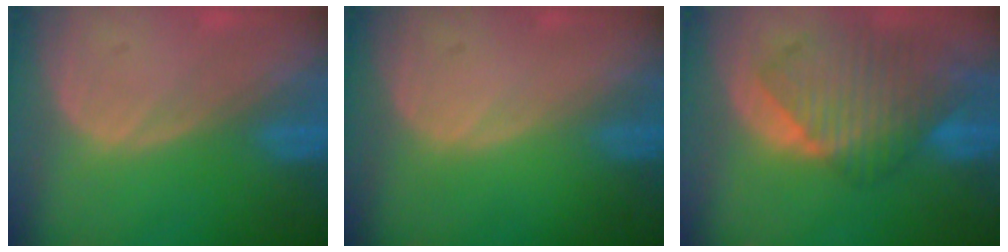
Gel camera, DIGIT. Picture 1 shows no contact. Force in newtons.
{"total": 0.0}
{"total": 10.3, "press": 8.8, "slide": 5.3}